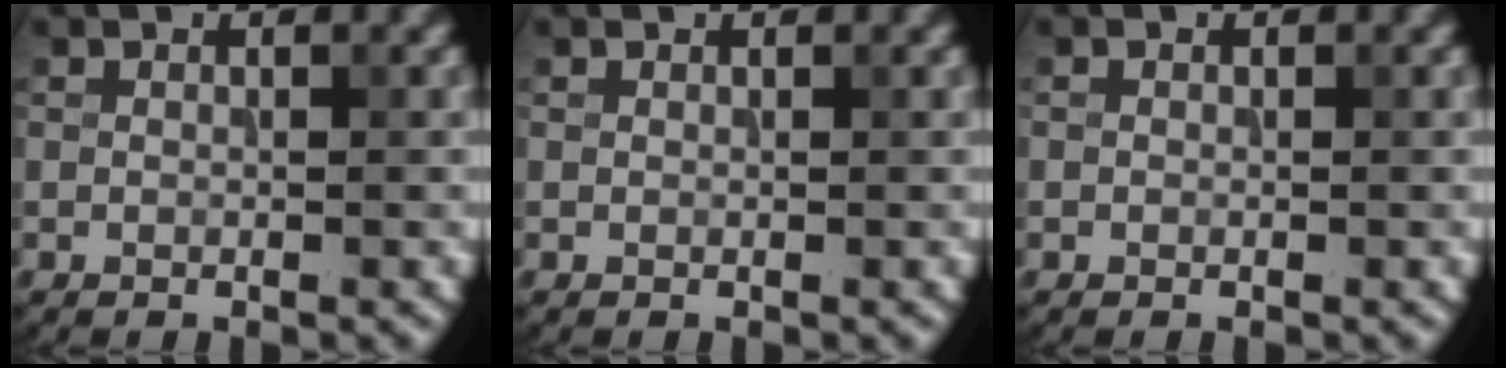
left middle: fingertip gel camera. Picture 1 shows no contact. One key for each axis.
{"total": 0.0}
{"total": 0.0}